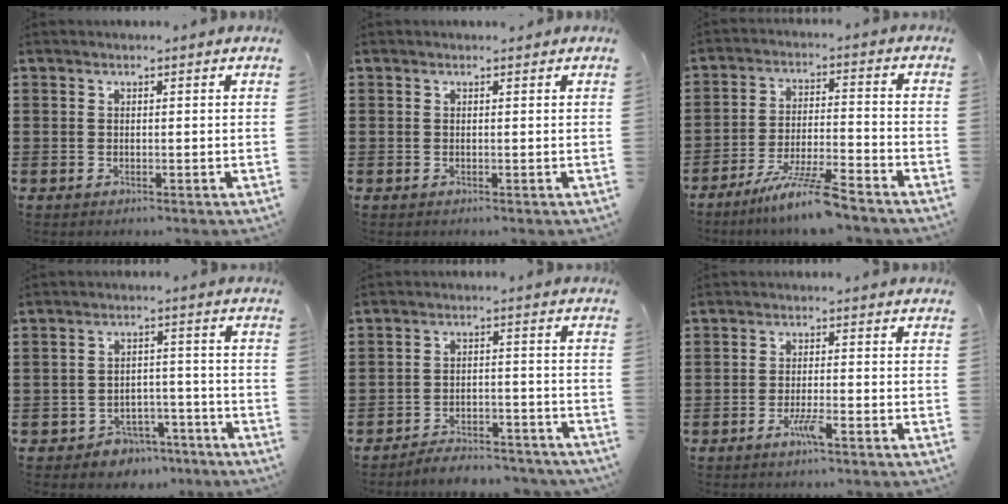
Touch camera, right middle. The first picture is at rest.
{"total": 0.0}
{"total": 8.0, "force": [-6.5, 0.1, 4.8], "torque": [-0.099, -0.012, -0.124]}
{"total": 3.9, "force": [-3.6, 1.3, 0.4], "torque": [-0.012, 0.011, -0.075]}
{"total": 4.1, "force": [-4.1, 0.3, 0.4], "torque": [-0.011, 0.006, -0.086]}
{"total": 3.3, "force": [-1.9, 0.3, 2.7], "torque": [-0.052, -0.002, -0.035]}